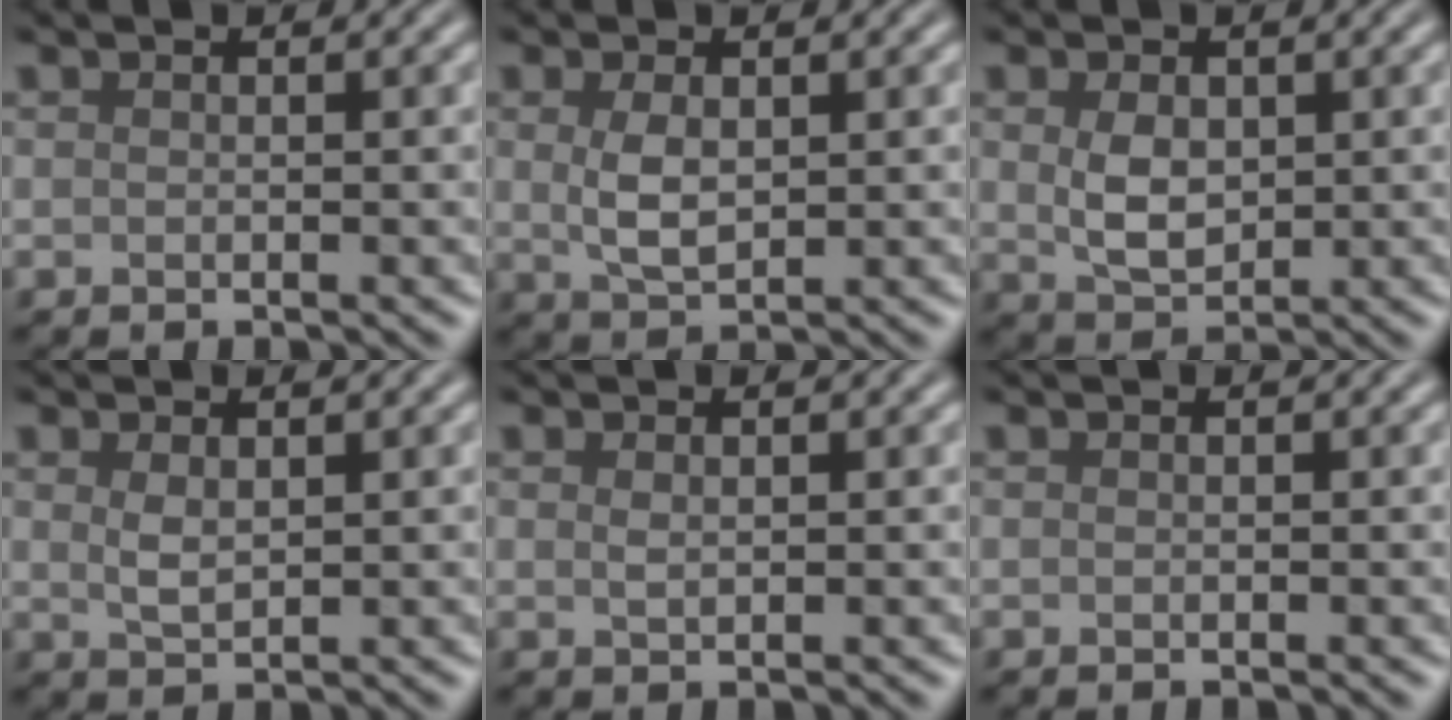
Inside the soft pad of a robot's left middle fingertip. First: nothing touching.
{"total": 2.9, "force": [0.5, 1.5, 2.4], "torque": [-0.057, -0.002, 0.014]}
{"total": 3.3, "force": [0.5, 2.2, 2.4], "torque": [-0.054, -0.002, 0.014]}
{"total": 1.7, "force": [0.7, 0.7, 1.3], "torque": [-0.030, -0.003, 0.018]}
{"total": 0.7, "force": [0.3, 0.3, 0.6], "torque": [-0.013, -0.001, 0.008]}
{"total": 0.0}